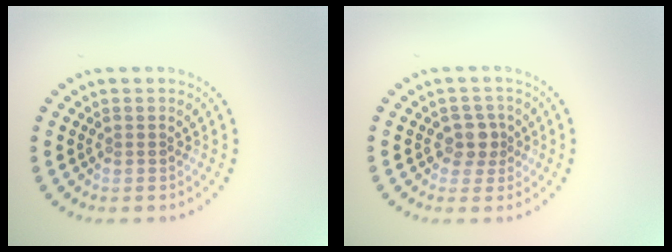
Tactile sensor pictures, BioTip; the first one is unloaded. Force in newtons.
{"total": 2.0, "press": 1.7, "slide": 1.0}